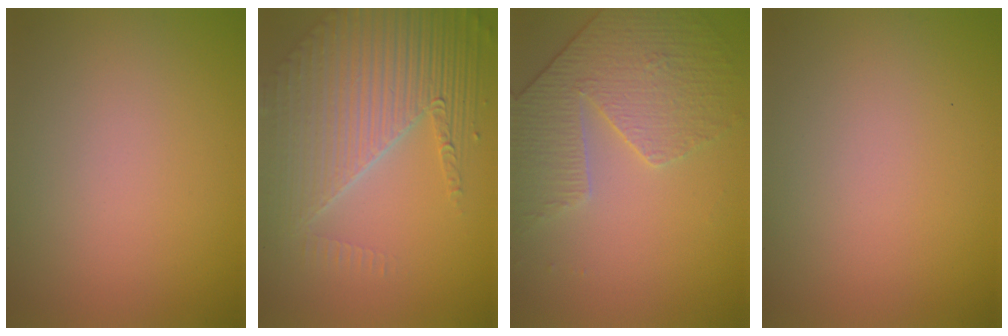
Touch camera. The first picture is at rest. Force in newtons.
{"total": 8.3, "press": 5.6, "slide": 6.1}
{"total": 4.2, "press": 3.7, "slide": 2.1}
{"total": 0.0}